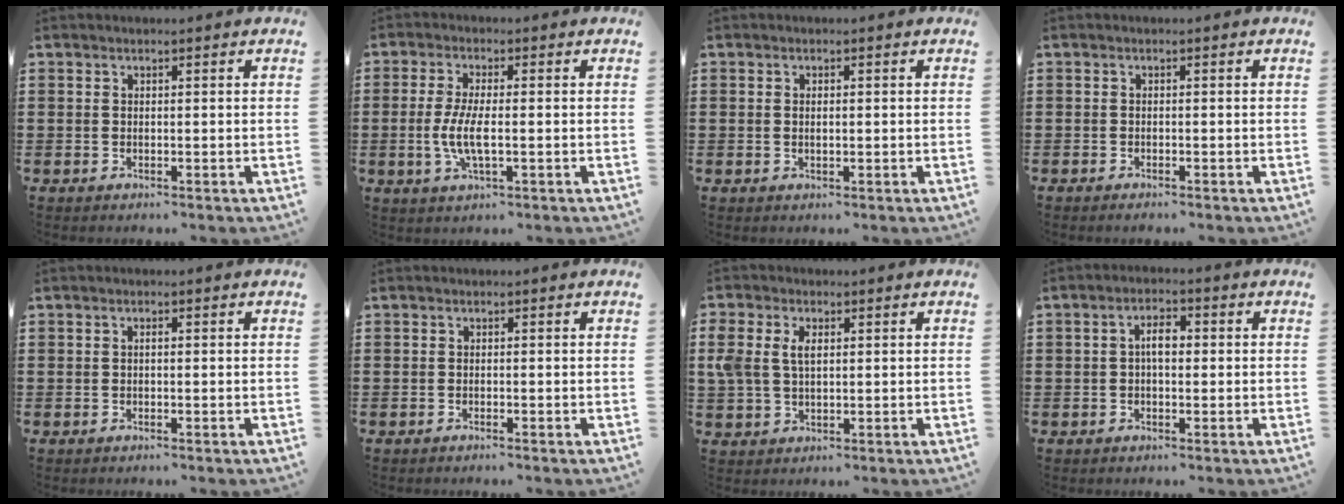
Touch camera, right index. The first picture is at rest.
{"total": 5.6, "force": [-1.0, 1.6, 5.2], "torque": [-0.118, -0.005, -0.027]}
{"total": 1.0, "force": [0.1, 0.5, 0.9], "torque": [-0.018, 0.006, -0.001]}
{"total": 0.6, "force": [-0.6, 0.0, 0.1], "torque": [-0.003, -0.002, -0.013]}
{"total": 0.5, "force": [-0.1, 0.1, 0.5], "torque": [-0.010, -0.003, -0.002]}
{"total": 0.5, "force": [-0.4, 0.0, 0.2], "torque": [-0.005, -0.002, -0.009]}
{"total": 4.3, "force": [1.2, 2.7, 3.2], "torque": [-0.080, 0.008, 0.017]}
{"total": 3.2, "force": [0.0, 1.3, 2.9], "torque": [-0.054, 0.007, -0.002]}